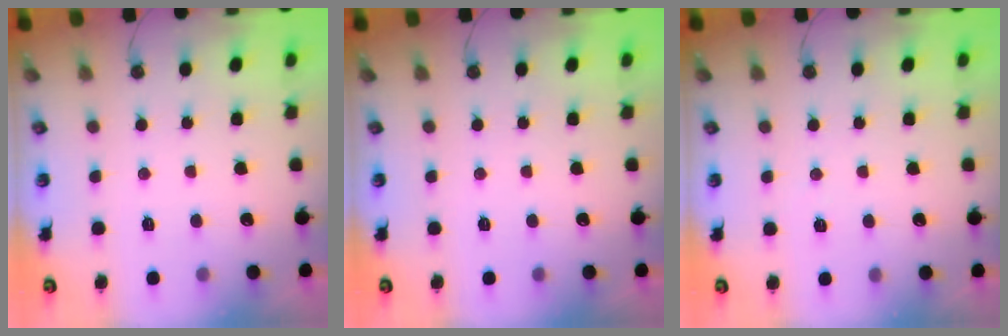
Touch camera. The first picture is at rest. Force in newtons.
{"total": 0.0}
{"total": 5.4, "press": 3.0, "slide": 4.5}